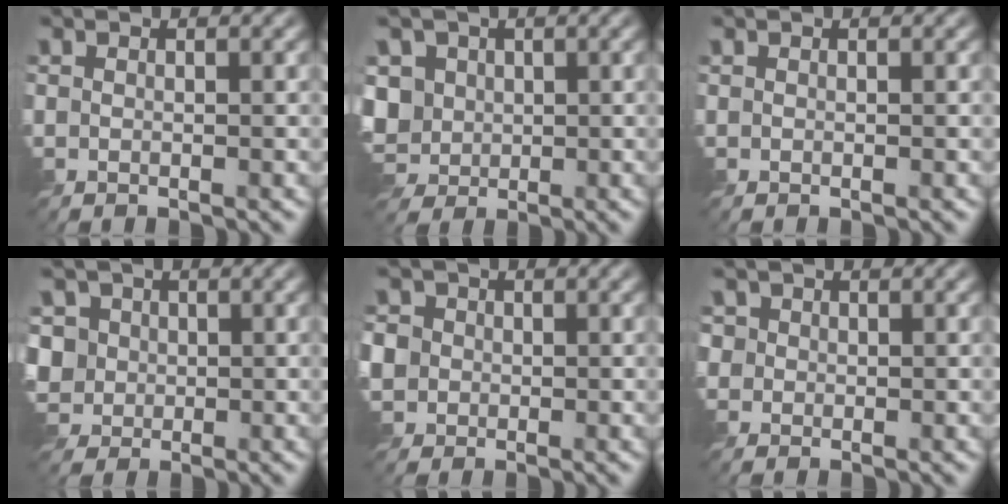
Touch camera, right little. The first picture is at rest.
{"total": 6.7, "force": [0.4, 5.7, 3.5], "torque": [-0.091, 0.018, -0.003]}
{"total": 0.0}
{"total": 6.1, "force": [1.3, 5.3, 2.6], "torque": [-0.067, 0.014, 0.017]}
{"total": 5.8, "force": [0.5, 5.3, 2.3], "torque": [-0.068, 0.024, -0.002]}
{"total": 2.9, "force": [1.2, 2.4, 1.0], "torque": [-0.043, 0.001, 0.027]}